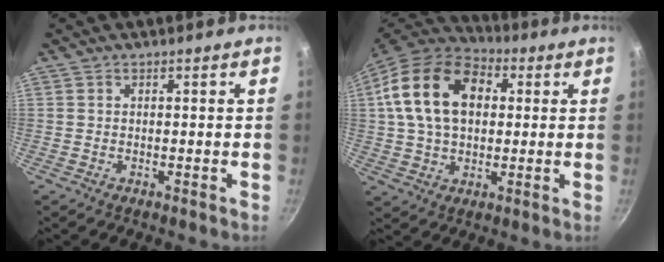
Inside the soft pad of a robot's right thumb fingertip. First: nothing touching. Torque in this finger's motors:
{"motor_torque": [-0.15, 3.16, 1.47, 0.42, 0.29]}